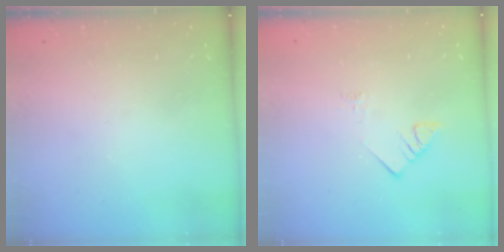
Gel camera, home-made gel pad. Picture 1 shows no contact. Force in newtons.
{"total": 3.6, "press": 3.6, "slide": 0.5}